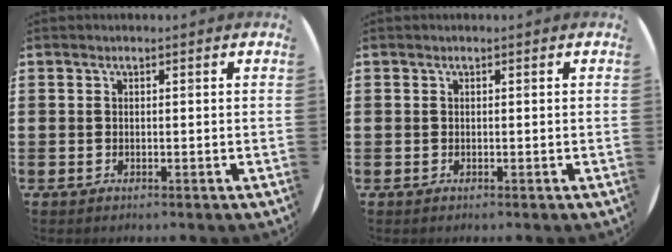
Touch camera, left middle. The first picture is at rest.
{"total": 0.0}